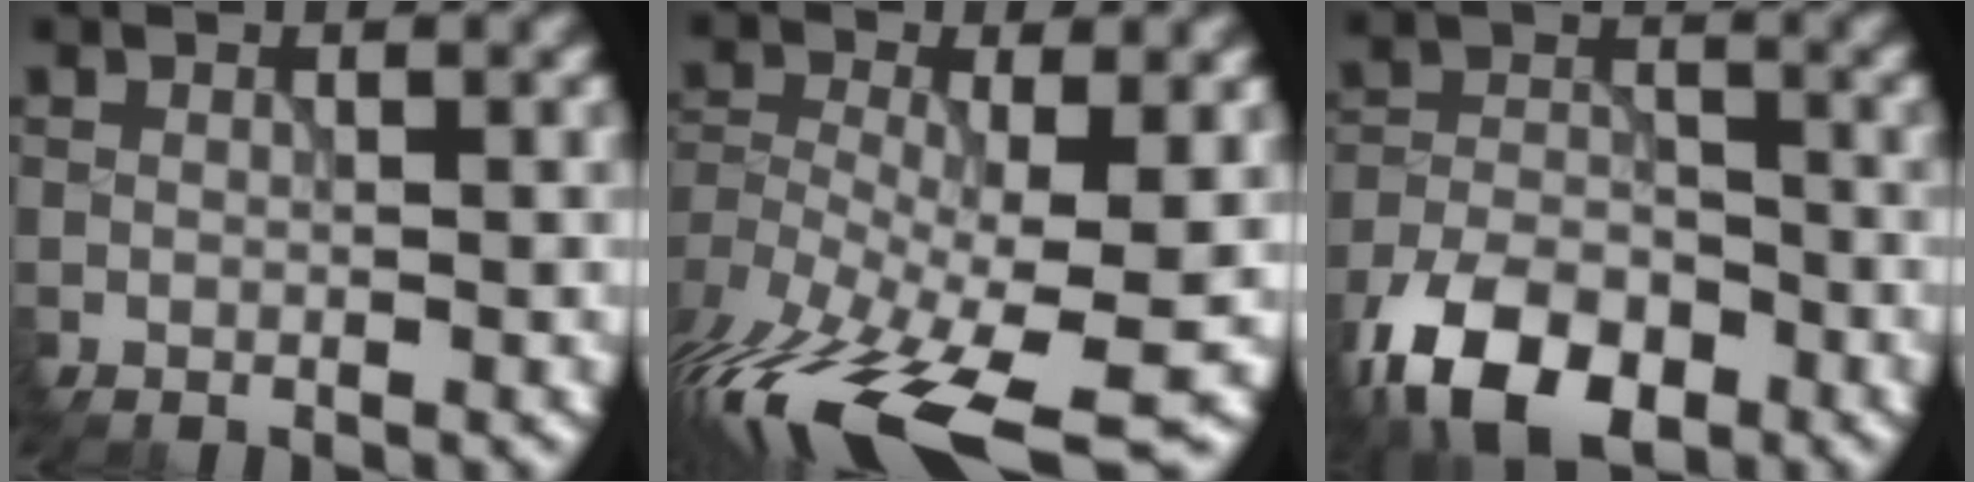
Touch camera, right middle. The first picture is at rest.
{"total": 13.5, "force": [-8.0, 4.6, 9.9], "torque": [-0.204, -0.022, -0.117]}
{"total": 9.1, "force": [-6.5, 4.3, 4.7], "torque": [-0.085, -0.011, -0.124]}